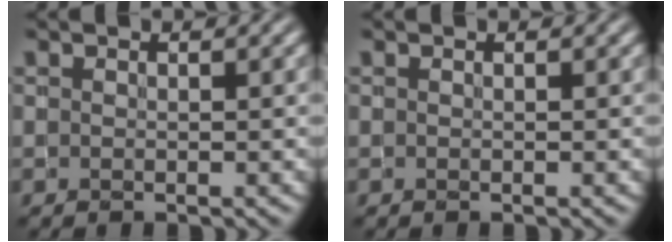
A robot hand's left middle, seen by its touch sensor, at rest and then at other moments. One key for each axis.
{"total": 0.0}